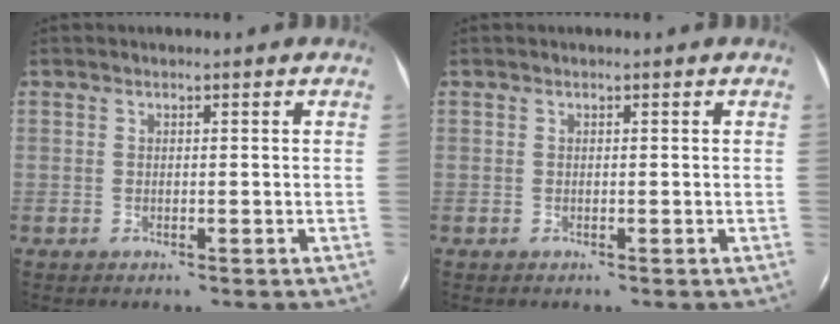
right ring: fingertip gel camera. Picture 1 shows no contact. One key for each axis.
{"total": 0.0}